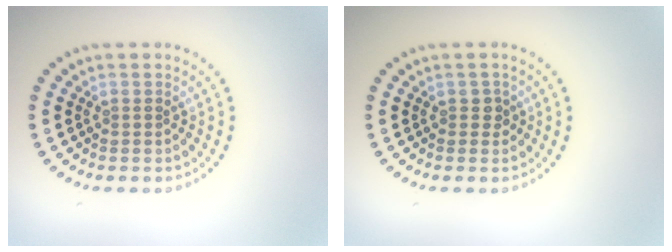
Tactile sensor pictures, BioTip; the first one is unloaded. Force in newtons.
{"total": 1.0, "press": 0.9, "slide": 0.5}